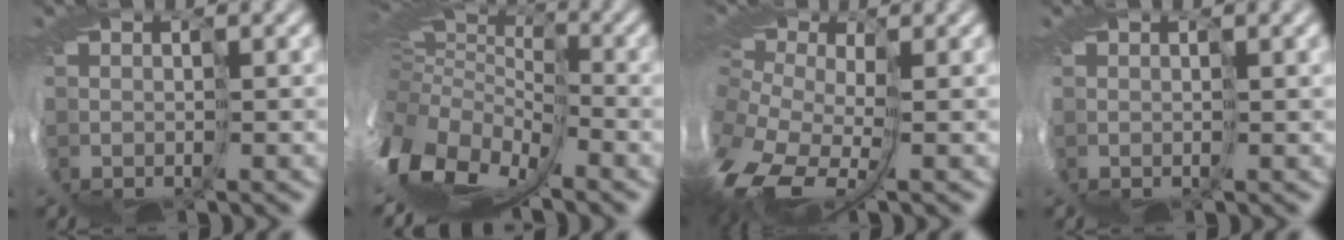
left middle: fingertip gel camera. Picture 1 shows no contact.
{"total": 12.2, "force": [-4.2, 7.9, 8.3], "torque": [-0.212, -0.037, -0.049]}
{"total": 11.0, "force": [-2.0, 6.9, 8.3], "torque": [-0.196, -0.025, -0.011]}
{"total": 1.5, "force": [0.7, 0.2, 1.3], "torque": [-0.023, 0.003, 0.009]}